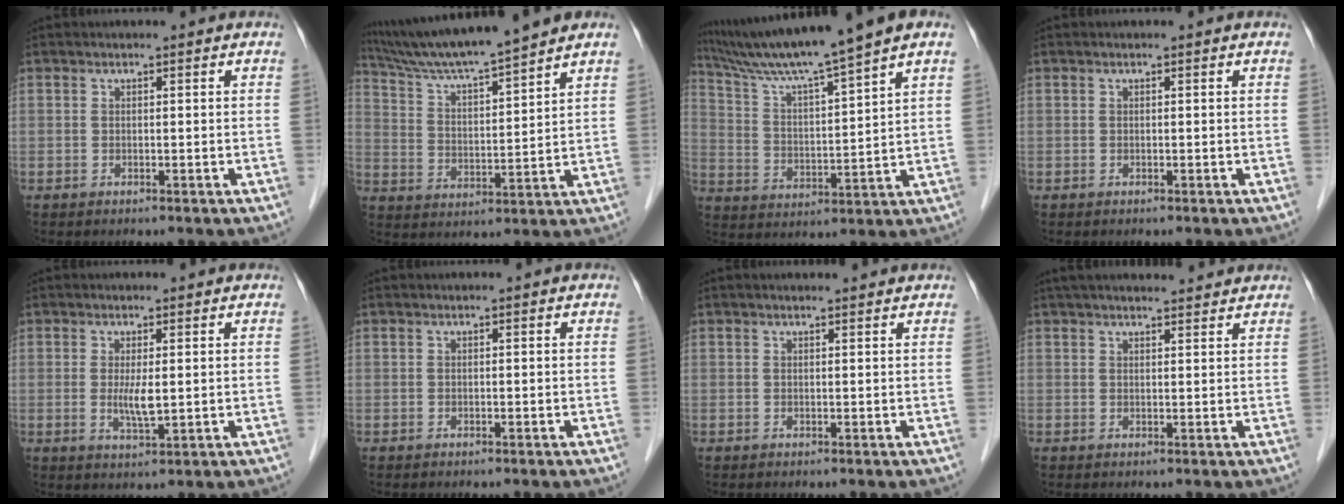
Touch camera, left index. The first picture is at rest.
{"total": 13.4, "force": [12.0, -0.8, 6.0], "torque": [-0.115, 0.012, 0.208]}
{"total": 13.7, "force": [11.2, -1.8, 7.6], "torque": [-0.136, 0.011, 0.195]}
{"total": 0.0}
{"total": 3.3, "force": [0.1, 0.6, 3.2], "torque": [-0.064, -0.011, 0.005]}
{"total": 0.0}
{"total": 2.5, "force": [2.4, 0.2, 0.7], "torque": [-0.012, 0.009, 0.027]}
{"total": 11.9, "force": [10.8, 1.9, 4.6], "torque": [-0.066, 0.034, 0.150]}